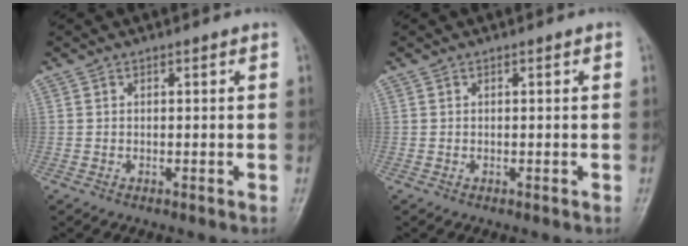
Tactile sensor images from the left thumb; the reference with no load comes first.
{"total": 0.0}